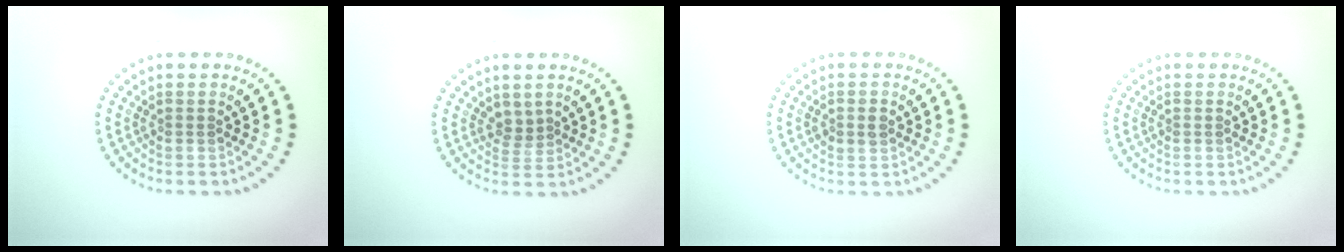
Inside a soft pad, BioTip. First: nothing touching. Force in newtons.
{"total": 1.3, "press": 1.0, "slide": 0.9}
{"total": 1.4, "press": 1.4, "slide": 0.1}
{"total": 0.0}